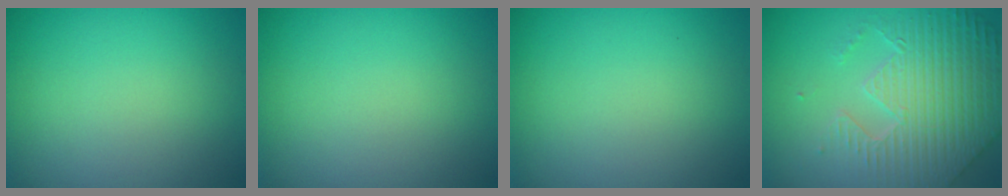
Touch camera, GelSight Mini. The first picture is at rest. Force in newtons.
{"total": 0.0}
{"total": 0.0}
{"total": 7.5, "press": 5.6, "slide": 4.9}